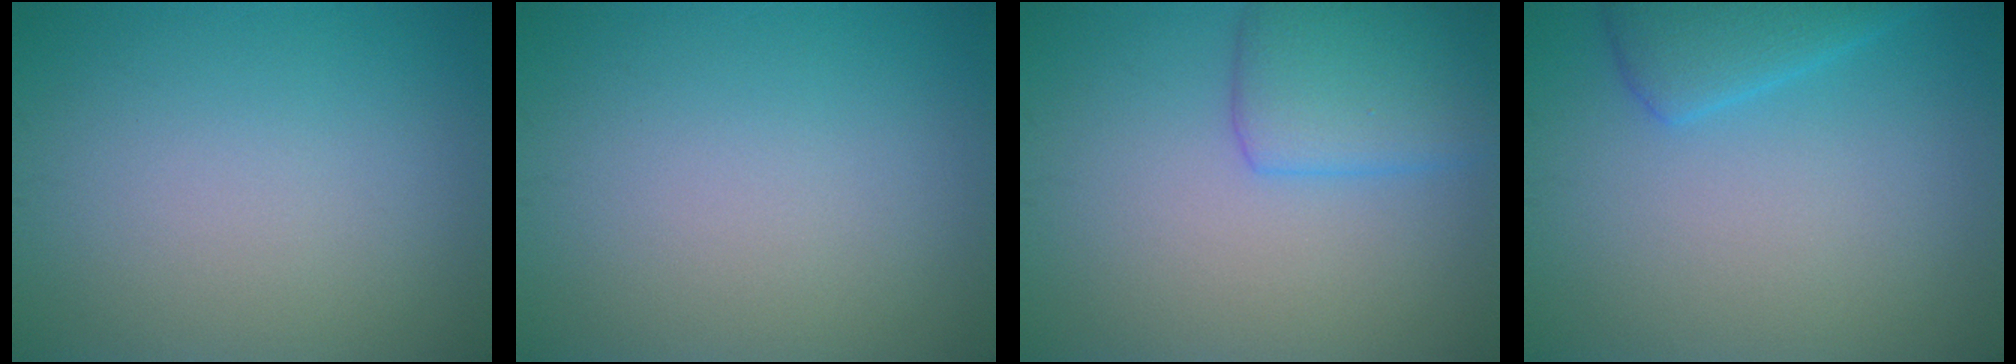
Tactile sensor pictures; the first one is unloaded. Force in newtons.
{"total": 0.0}
{"total": 4.2, "press": 4.2, "slide": 0.2}
{"total": 3.0, "press": 3.0, "slide": 0.3}